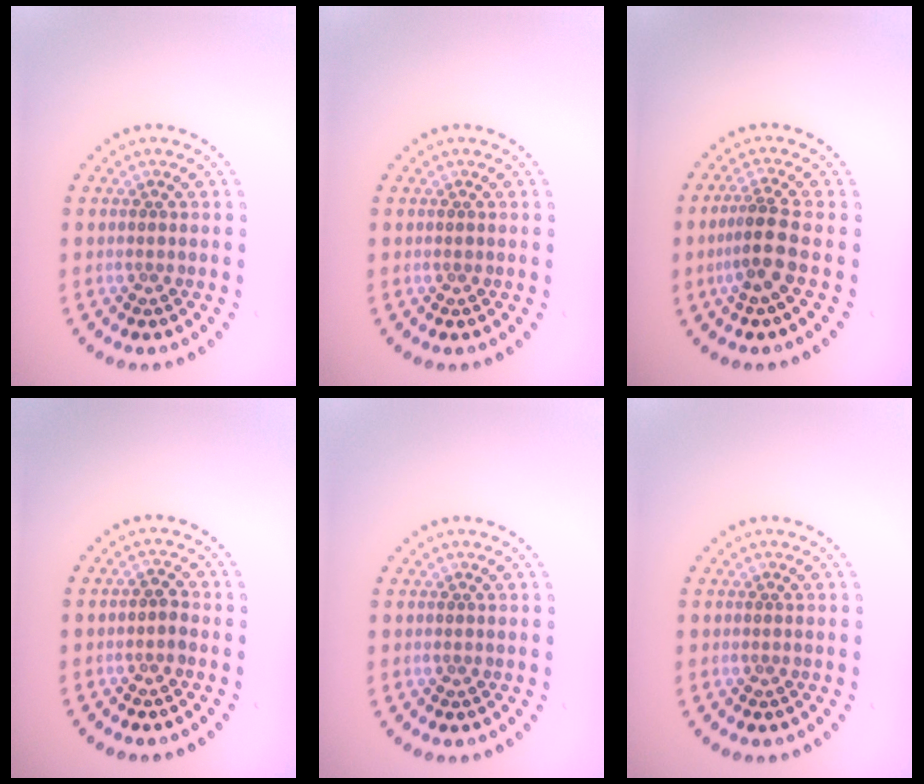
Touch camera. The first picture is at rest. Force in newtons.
{"total": 0.0}
{"total": 2.9, "press": 2.2, "slide": 1.8}
{"total": 1.1, "press": 1.0, "slide": 0.5}
{"total": 0.0}
{"total": 0.0}